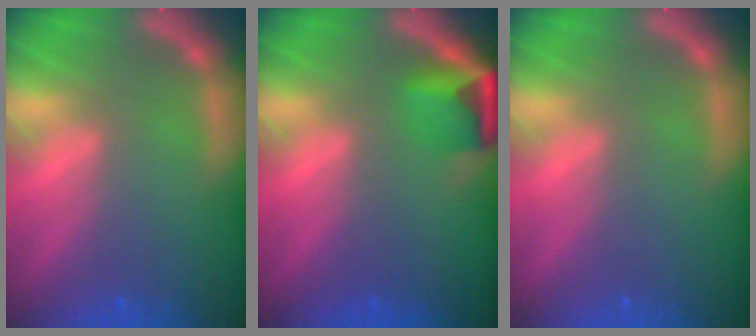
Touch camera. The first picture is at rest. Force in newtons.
{"total": 3.9}
{"total": 0.0}